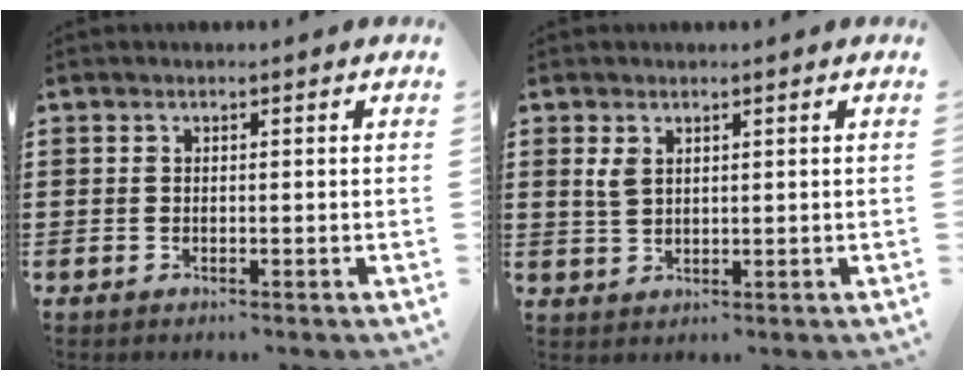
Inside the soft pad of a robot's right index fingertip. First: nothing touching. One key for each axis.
{"total": 2.3, "fx": 1.3, "fy": 1.3, "fz": 1.4, "tx": -0.032, "ty": 0.005, "tz": 0.023}